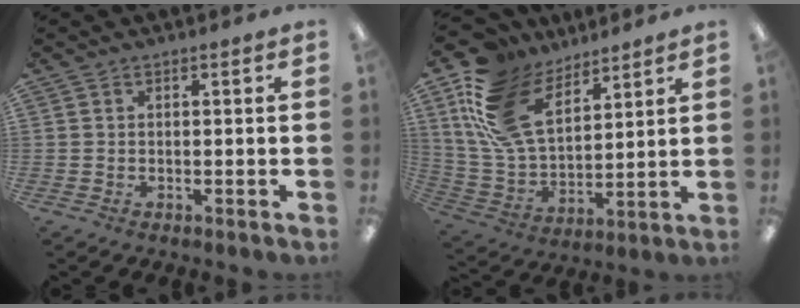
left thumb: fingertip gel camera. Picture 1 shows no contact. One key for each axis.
{"total": 19.2, "fx": 10.1, "fy": 11.8, "fz": 11.3, "tx": -0.261, "ty": -0.044, "tz": 0.191}